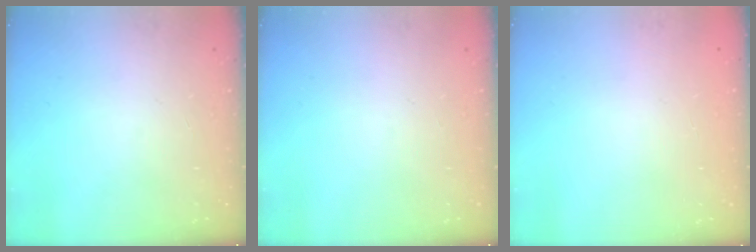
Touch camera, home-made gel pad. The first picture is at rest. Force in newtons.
{"total": 0.0}
{"total": 0.0}